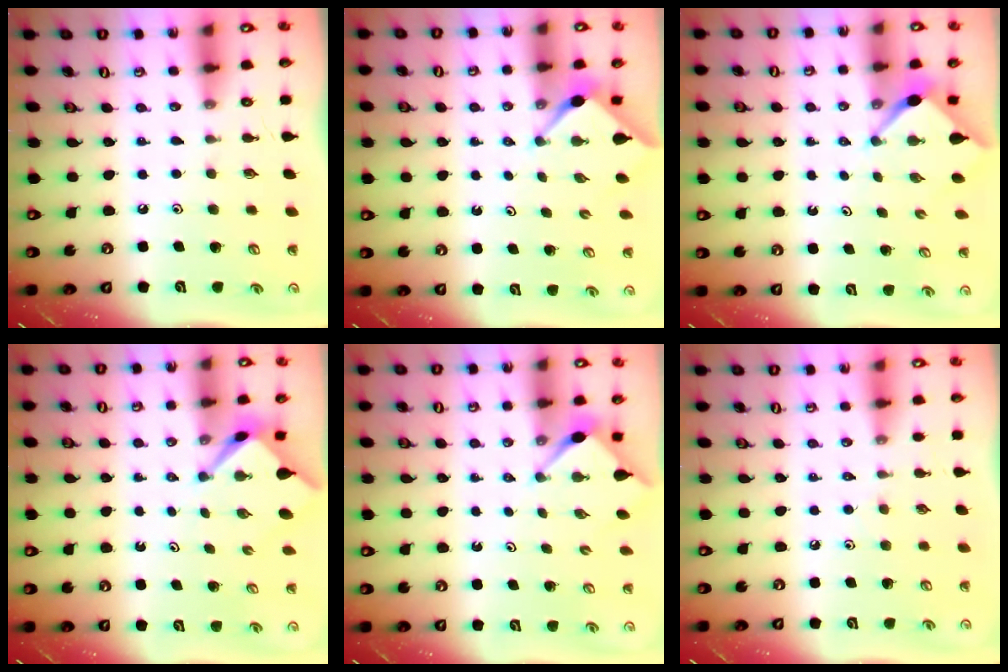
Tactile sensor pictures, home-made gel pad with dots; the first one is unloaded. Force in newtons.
{"total": 2.9, "press": 2.9, "slide": 0.3}
{"total": 3.4, "press": 3.4, "slide": 0.3}
{"total": 2.9, "press": 2.9, "slide": 0.4}
{"total": 2.8, "press": 2.8, "slide": 0.3}
{"total": 2.1, "press": 2.1, "slide": 0.4}